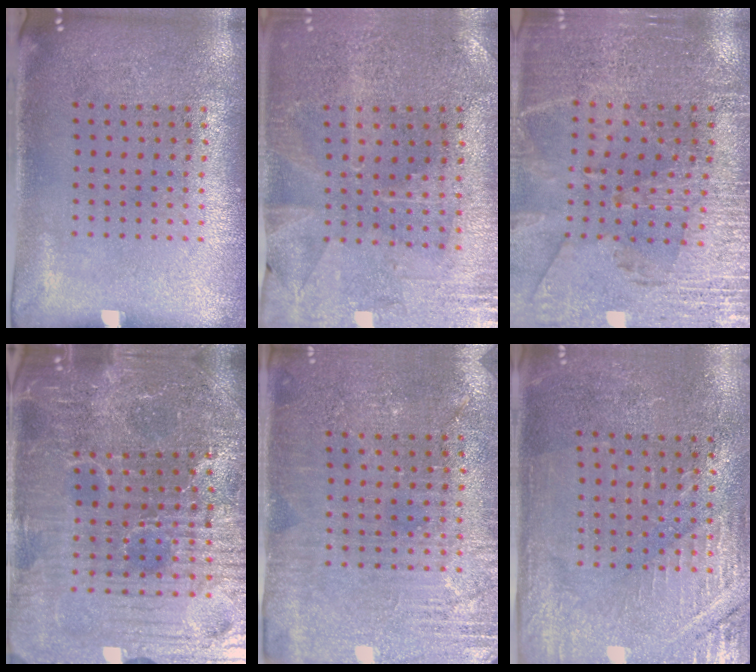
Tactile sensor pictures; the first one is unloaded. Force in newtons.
{"total": 0.5, "press": 0.5, "slide": 0.3}
{"total": 2.9, "press": 2.8, "slide": 0.8}
{"total": 5.8, "press": 5.5, "slide": 1.8}
{"total": 2.9, "press": 2.8, "slide": 0.6}
{"total": 2.8, "press": 2.8, "slide": 0.5}